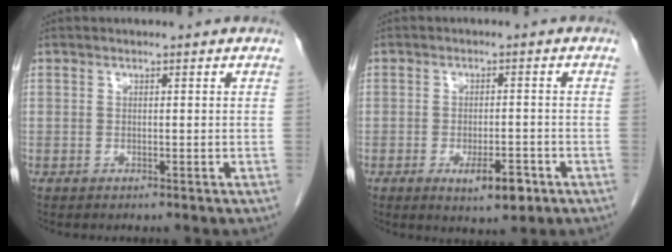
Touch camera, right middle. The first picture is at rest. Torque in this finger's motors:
{"motor_torque": [0.76, -0.18, 0.20, 0.05]}